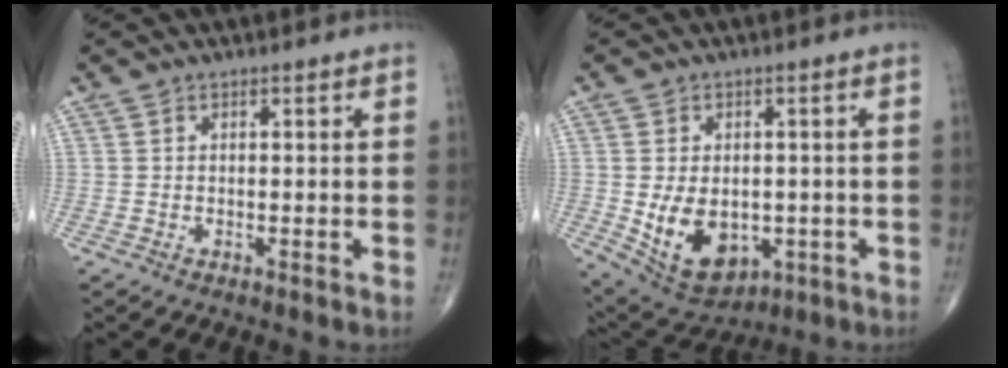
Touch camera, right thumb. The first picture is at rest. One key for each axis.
{"total": 12.1, "fx": -2.3, "fy": 8.2, "fz": 8.6, "tx": -0.115, "ty": -0.001, "tz": -0.012}